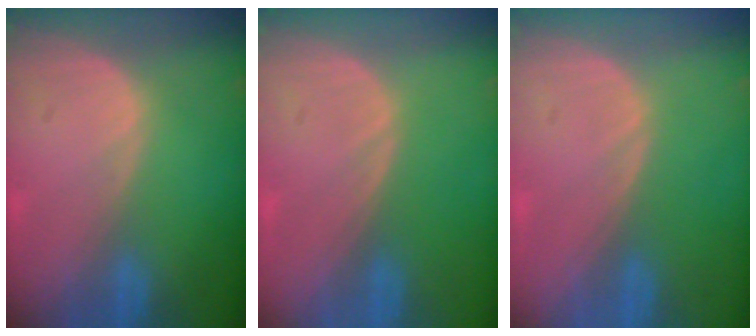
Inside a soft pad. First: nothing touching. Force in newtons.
{"total": 0.0}
{"total": 0.0}